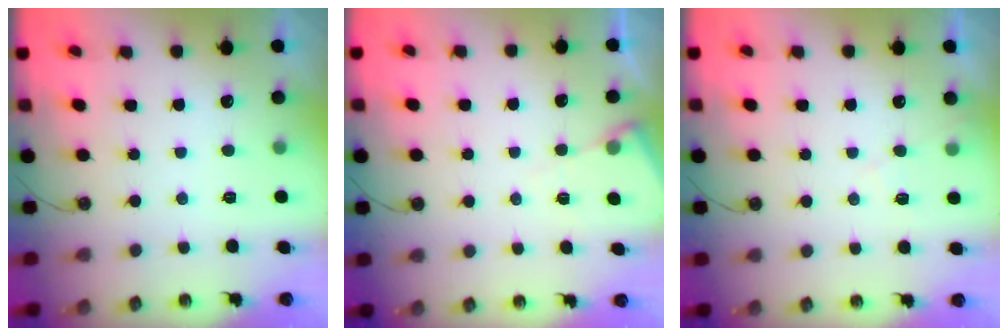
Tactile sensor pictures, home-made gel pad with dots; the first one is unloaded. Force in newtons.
{"total": 5.5, "press": 5.5, "slide": 0.5}
{"total": 5.2, "press": 5.1, "slide": 0.7}